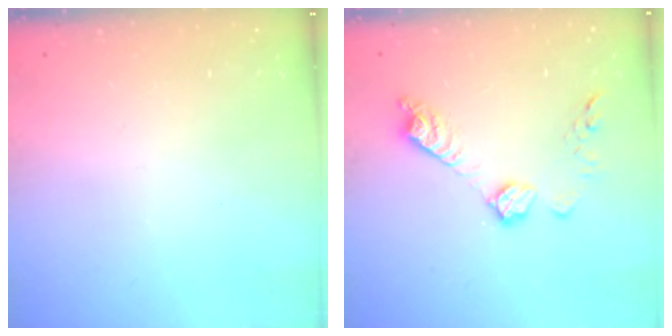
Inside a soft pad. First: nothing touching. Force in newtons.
{"total": 10.5, "press": 10.5, "slide": 0.5}